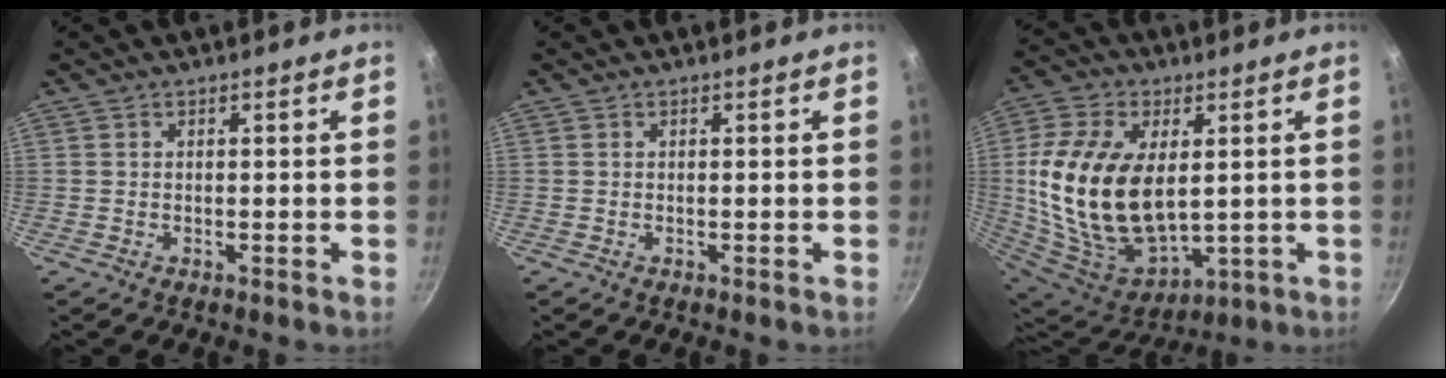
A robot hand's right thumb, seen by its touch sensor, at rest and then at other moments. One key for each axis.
{"total": 0.0}
{"total": 23.3, "fx": 2.0, "fy": 13.9, "fz": 18.6, "tx": -0.355, "ty": -0.018, "tz": 0.053}